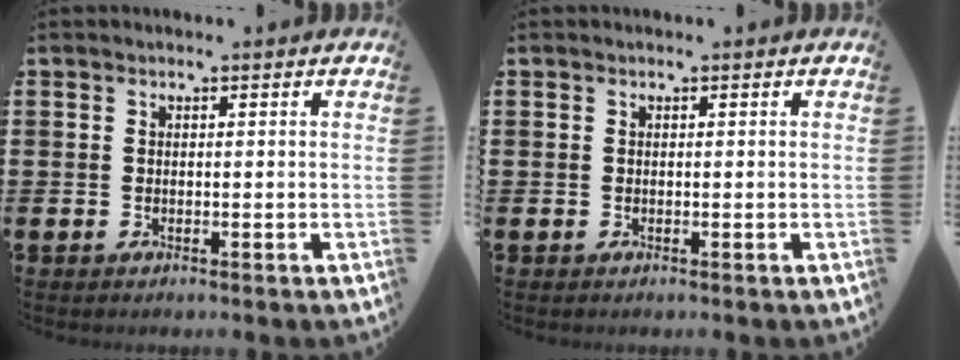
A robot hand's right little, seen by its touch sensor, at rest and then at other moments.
{"total": 0.0}